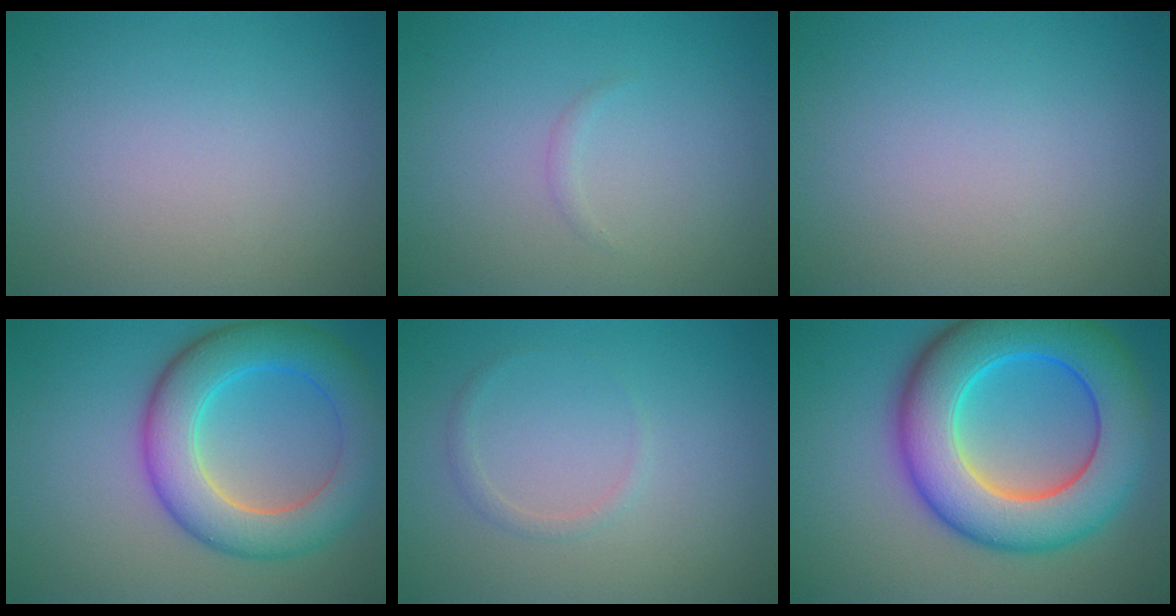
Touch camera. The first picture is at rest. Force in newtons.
{"total": 0.5, "press": 0.5, "slide": 0.0}
{"total": 0.0}
{"total": 7.9, "press": 7.9, "slide": 0.2}
{"total": 0.9, "press": 0.9, "slide": 0.1}
{"total": 12.1, "press": 12.1, "slide": 0.3}